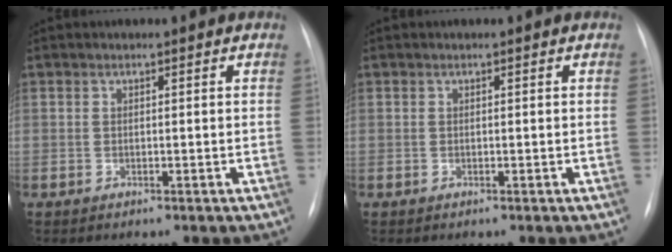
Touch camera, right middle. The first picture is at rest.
{"total": 0.0}